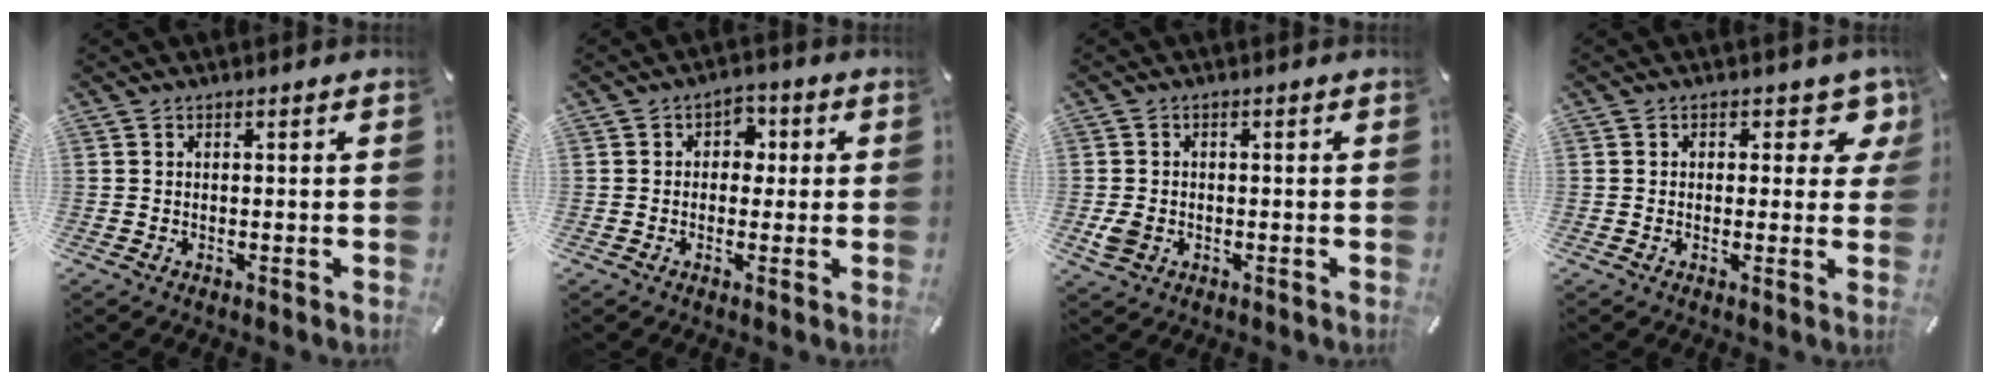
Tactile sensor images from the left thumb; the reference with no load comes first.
{"total": 4.4, "force": [0.0, 3.8, 2.2], "torque": [-0.025, 0.005, -0.009]}
{"total": 3.4, "force": [-0.9, 2.9, 1.7], "torque": [-0.025, 0.001, -0.016]}
{"total": 5.9, "force": [2.5, 3.8, 3.7], "torque": [-0.024, -0.014, 0.035]}